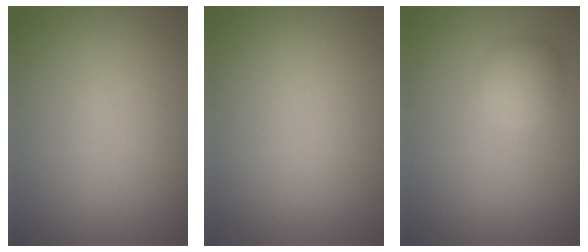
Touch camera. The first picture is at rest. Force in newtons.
{"total": 0.0}
{"total": 2.4, "press": 2.4, "slide": 0.1}